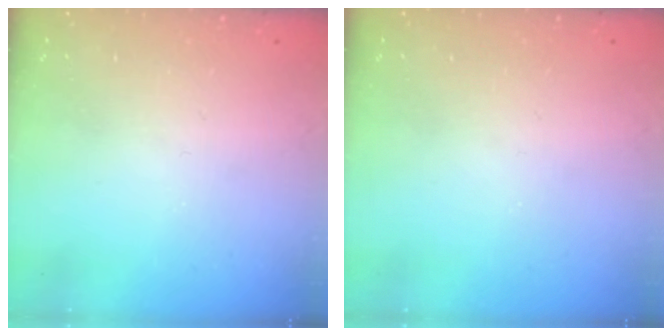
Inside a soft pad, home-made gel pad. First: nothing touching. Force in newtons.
{"total": 0.0}